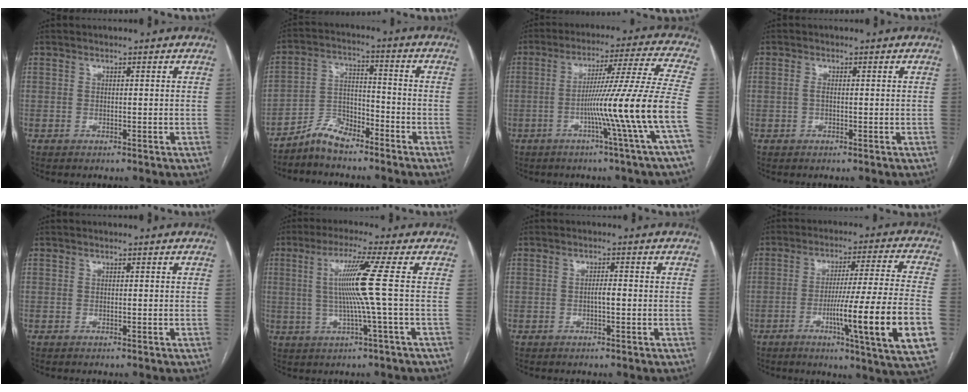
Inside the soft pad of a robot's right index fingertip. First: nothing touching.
{"total": 6.3, "force": [-5.5, 2.2, 2.1], "torque": [-0.041, 0.006, -0.105]}
{"total": 15.6, "force": [-4.6, -3.7, 14.5], "torque": [-0.222, -0.005, -0.082]}
{"total": 0.8, "force": [-0.2, 0.3, 0.7], "torque": [-0.013, 0.003, -0.003]}
{"total": 0.0}
{"total": 8.2, "force": [0.6, -2.3, 7.8], "torque": [-0.149, 0.003, 0.019]}
{"total": 1.5, "force": [-0.3, 0.3, 1.4], "torque": [-0.023, 0.003, -0.007]}
{"total": 18.8, "force": [-5.2, -1.3, 18.0], "torque": [-0.245, -0.016, -0.080]}